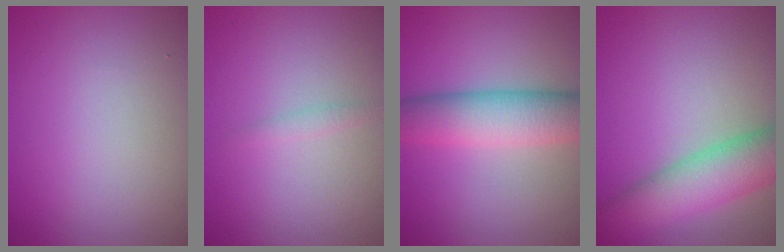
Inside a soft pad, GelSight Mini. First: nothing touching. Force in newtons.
{"total": 0.7, "press": 0.7, "slide": 0.0}
{"total": 6.7, "press": 6.7, "slide": 0.3}
{"total": 7.2, "press": 7.2, "slide": 0.3}